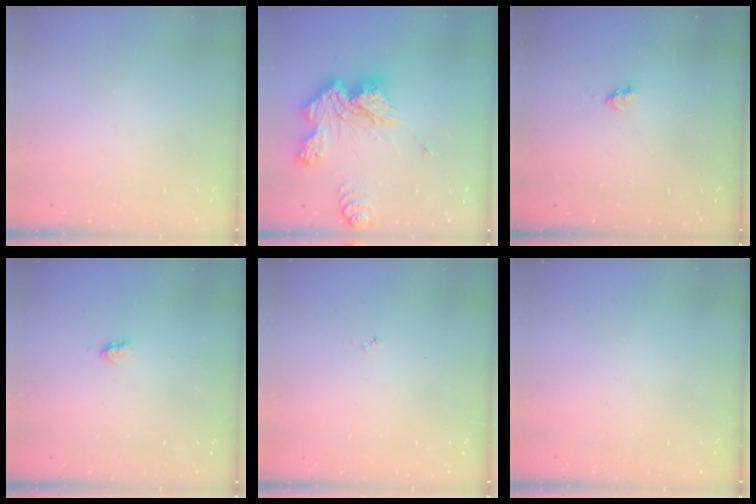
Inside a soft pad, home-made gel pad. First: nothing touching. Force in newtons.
{"total": 20.4, "press": 20.3, "slide": 1.9}
{"total": 2.6, "press": 2.6, "slide": 0.4}
{"total": 1.9, "press": 1.8, "slide": 0.4}
{"total": 3.0, "press": 2.9, "slide": 0.3}
{"total": 0.0}